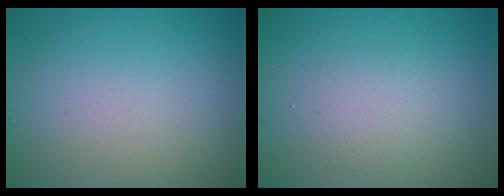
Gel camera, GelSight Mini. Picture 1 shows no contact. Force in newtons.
{"total": 1.8, "press": 1.8, "slide": 0.0}